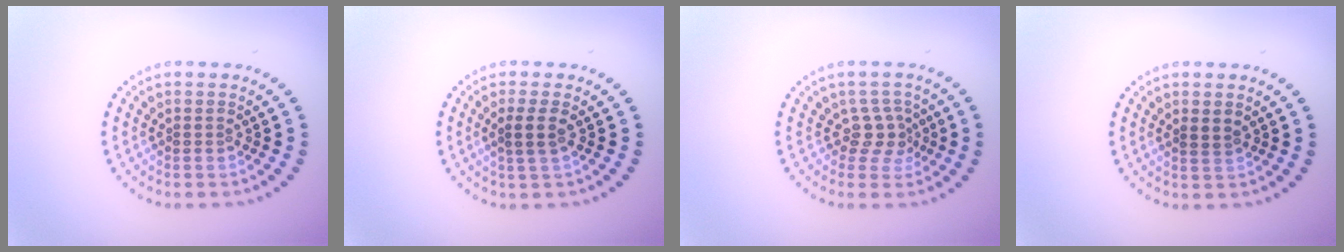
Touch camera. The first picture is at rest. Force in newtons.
{"total": 1.8, "press": 1.5, "slide": 1.0}
{"total": 2.3, "press": 1.7, "slide": 1.5}
{"total": 1.0, "press": 0.9, "slide": 0.4}